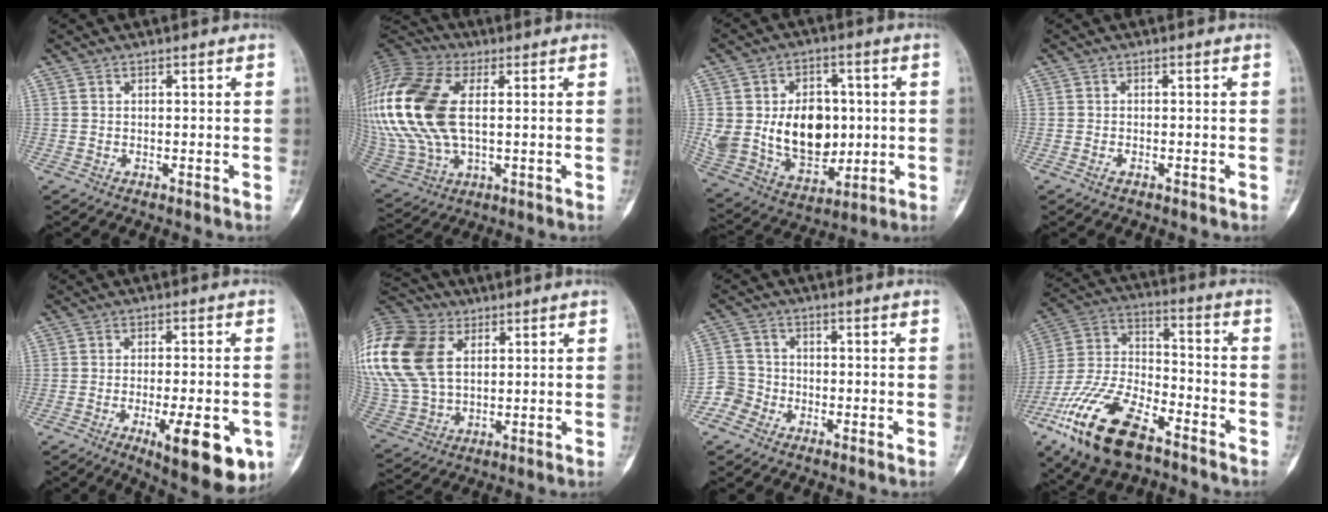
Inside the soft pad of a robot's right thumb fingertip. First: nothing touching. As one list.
[{"total": 25.6, "force": [3.5, 14.5, 20.8], "torque": [-0.505, 0.002, 0.068]}, {"total": 19.0, "force": [0.9, 13.6, 13.2], "torque": [-0.194, -0.003, 0.041]}, {"total": 1.1, "force": [-0.6, 0.5, 0.7], "torque": [-0.018, 0.002, -0.011]}, {"total": 14.5, "force": [-5.5, 4.6, 12.6], "torque": [-0.148, -0.002, -0.067]}, {"total": 25.6, "force": [8.0, 17.7, 16.7], "torque": [-0.406, 0.023, 0.158]}, {"total": 4.4, "force": [-2.7, 3.5, -0.1], "torque": [0.025, 0.014, -0.066]}, {"total": 20.8, "force": [-12.3, 9.2, 14.0], "torque": [-0.289, 0.048, -0.230]}]